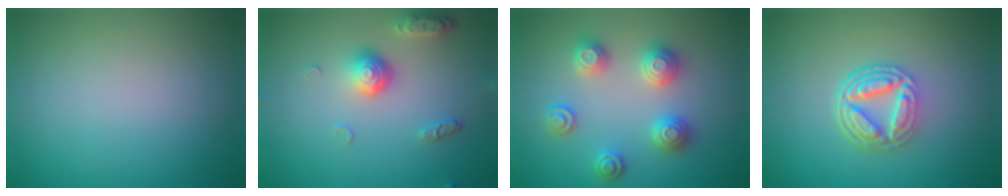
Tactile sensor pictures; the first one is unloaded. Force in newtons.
{"total": 3.6, "press": 2.7, "slide": 2.3}
{"total": 3.5, "press": 3.5, "slide": 0.6}
{"total": 5.0, "press": 3.5, "slide": 3.5}